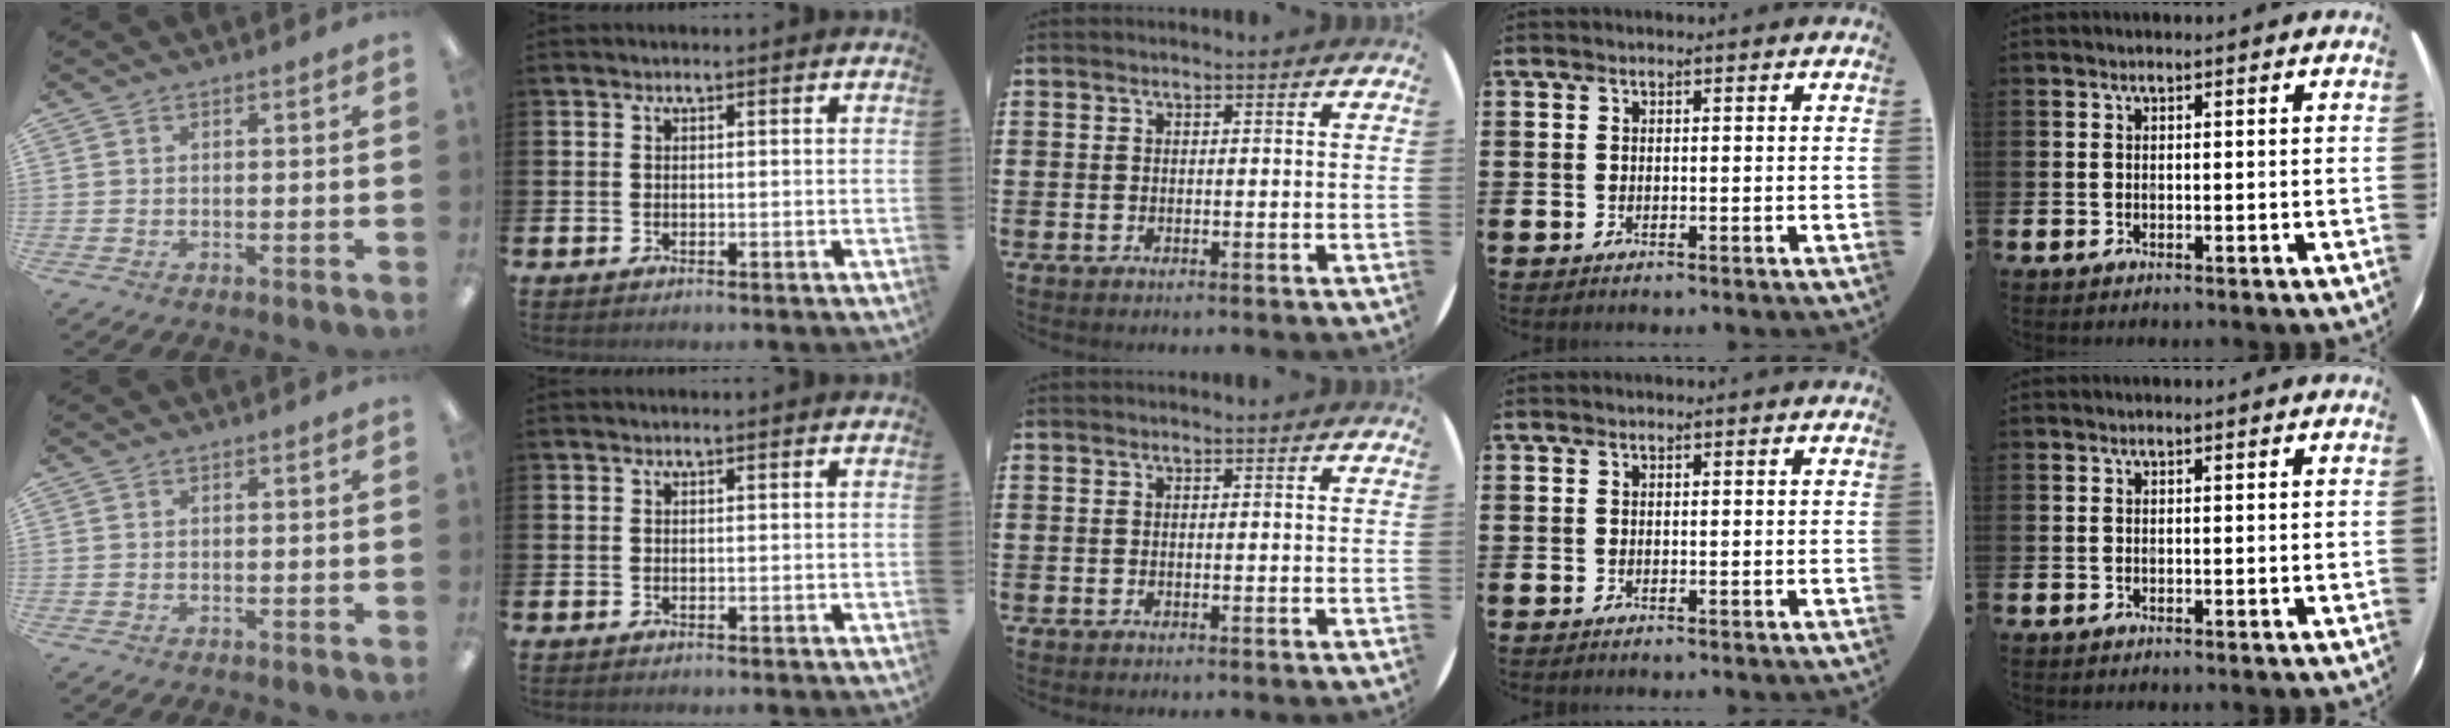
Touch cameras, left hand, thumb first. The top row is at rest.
{}